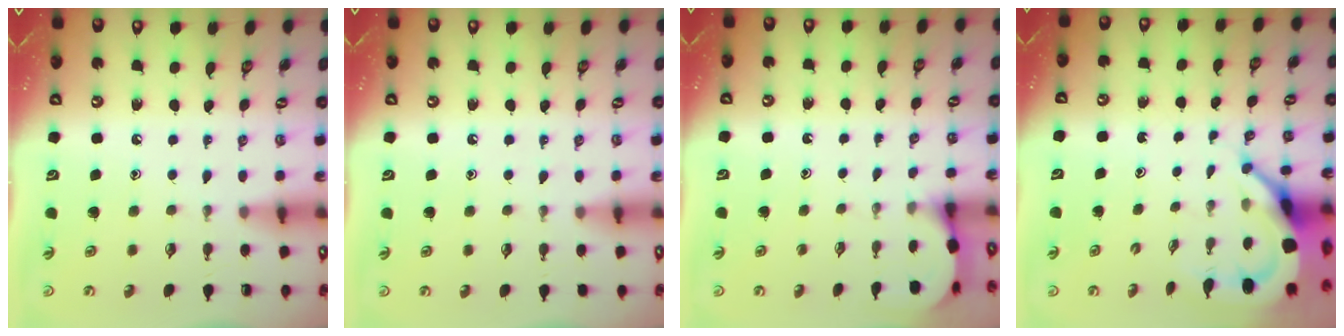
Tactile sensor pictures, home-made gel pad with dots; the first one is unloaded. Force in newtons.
{"total": 5.9, "press": 5.8, "slide": 0.8}
{"total": 2.6, "press": 2.6, "slide": 0.2}
{"total": 7.3, "press": 7.3, "slide": 1.0}